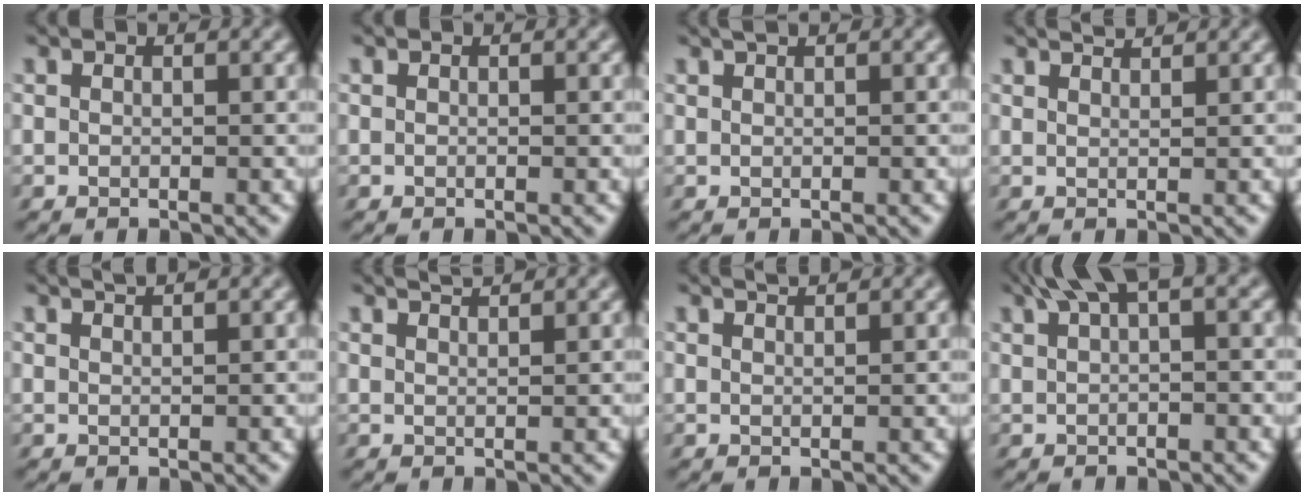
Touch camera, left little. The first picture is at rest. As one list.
[{"total": 0.0}, {"total": 1.4, "force": [1.1, 0.3, 0.8], "torque": [-0.004, 0.007, 0.012]}, {"total": 2.1, "force": [2.0, 0.2, 0.7], "torque": [0.001, 0.014, 0.017]}, {"total": 1.9, "force": [1.6, 0.3, 0.8], "torque": [-0.001, 0.014, 0.014]}, {"total": 2.6, "force": [2.3, 0.4, 1.0], "torque": [-0.006, 0.018, 0.020]}, {"total": 1.9, "force": [1.7, 0.2, 0.7], "torque": [0.002, 0.014, 0.015]}, {"total": 5.6, "force": [3.2, 1.8, 4.2], "torque": [-0.092, 0.025, 0.055]}]